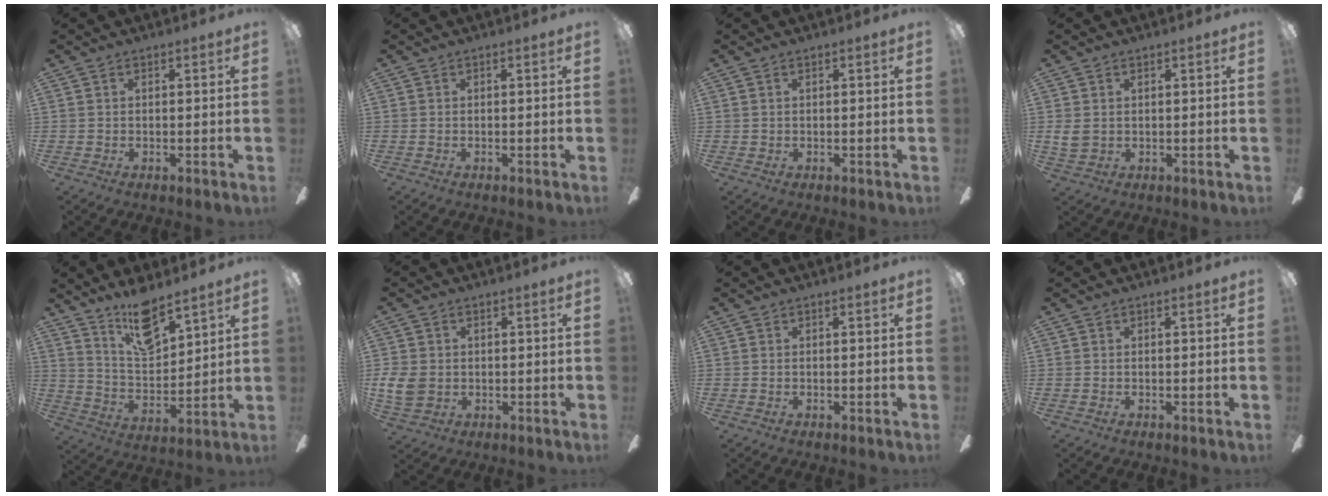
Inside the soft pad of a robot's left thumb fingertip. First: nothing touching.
{"total": 0.0}
{"total": 0.6, "force": [0.3, 0.4, 0.3], "torque": [-0.006, 0.003, 0.006]}
{"total": 3.1, "force": [1.0, 2.4, 1.8], "torque": [-0.042, 0.001, 0.018]}
{"total": 13.6, "force": [10.7, 4.7, 6.8], "torque": [-0.124, -0.059, 0.191]}
{"total": 6.1, "force": [-0.1, 5.1, 3.4], "torque": [-0.088, 0.009, 0.000]}
{"total": 0.0}
{"total": 0.0}